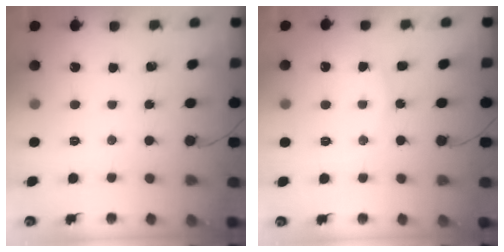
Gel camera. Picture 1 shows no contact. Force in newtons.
{"total": 9.3, "press": 9.3, "slide": 0.3}